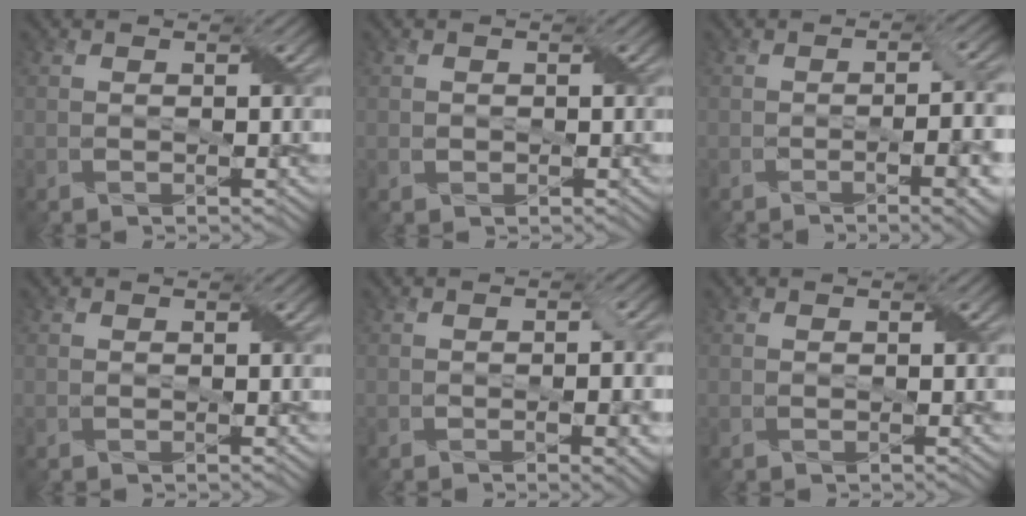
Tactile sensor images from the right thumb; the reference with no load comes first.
{"total": 0.6, "force": [0.0, 0.6, 0.1], "torque": [-0.007, -0.003, 0.000]}
{"total": 7.6, "force": [-2.5, 1.6, 6.9], "torque": [-0.099, -0.007, -0.034]}
{"total": 0.0}
{"total": 4.0, "force": [-1.2, 0.9, 3.7], "torque": [-0.056, -0.004, -0.014]}
{"total": 0.0}